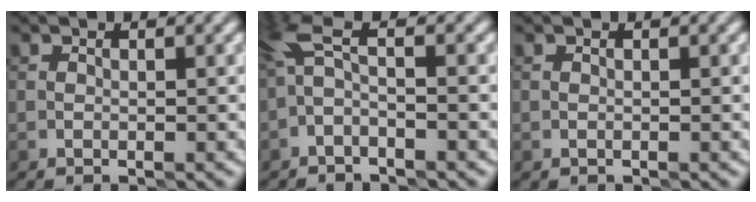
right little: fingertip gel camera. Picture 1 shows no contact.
{"total": 2.3, "force": [-0.8, 0.7, 2.0], "torque": [-0.049, 0.011, -0.025]}
{"total": 0.0}